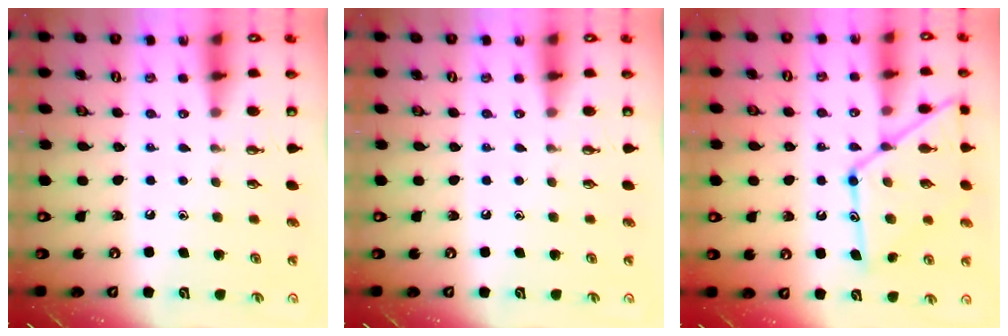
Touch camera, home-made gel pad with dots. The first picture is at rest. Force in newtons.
{"total": 0.0}
{"total": 16.1, "press": 16.0, "slide": 1.2}